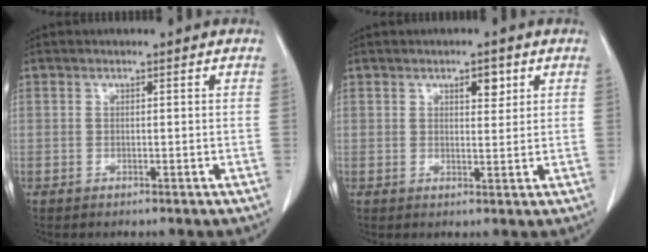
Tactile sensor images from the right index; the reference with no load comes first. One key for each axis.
{"total": 2.8, "fx": 1.5, "fy": 1.2, "fz": 2.1, "tx": -0.029, "ty": -0.002, "tz": 0.023}